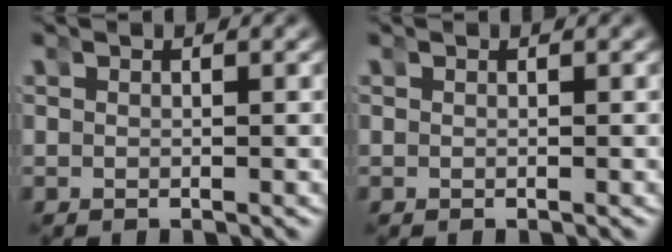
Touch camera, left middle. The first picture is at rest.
{"total": 0.0}